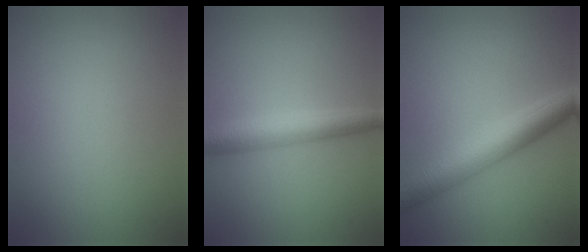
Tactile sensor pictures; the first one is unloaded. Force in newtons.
{"total": 4.0, "press": 4.0, "slide": 0.1}
{"total": 6.1, "press": 6.1, "slide": 0.1}